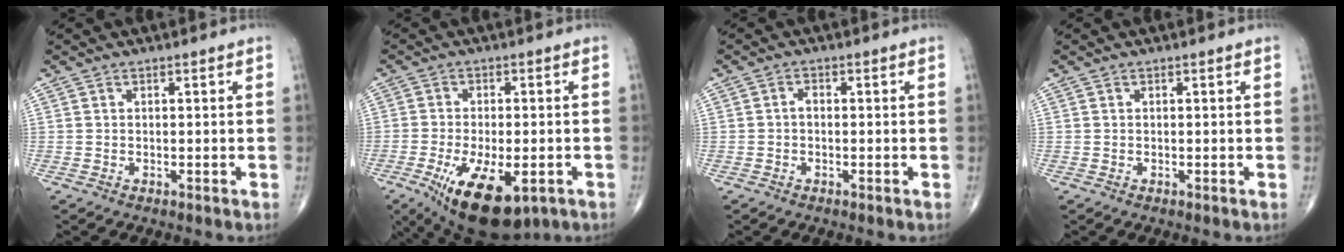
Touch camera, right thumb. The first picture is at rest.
{"total": 14.6, "force": [-6.3, 6.5, 11.5], "torque": [-0.199, -0.003, -0.086]}
{"total": 1.2, "force": [-0.3, 0.8, 0.9], "torque": [-0.012, 0.004, -0.008]}
{"total": 0.0}